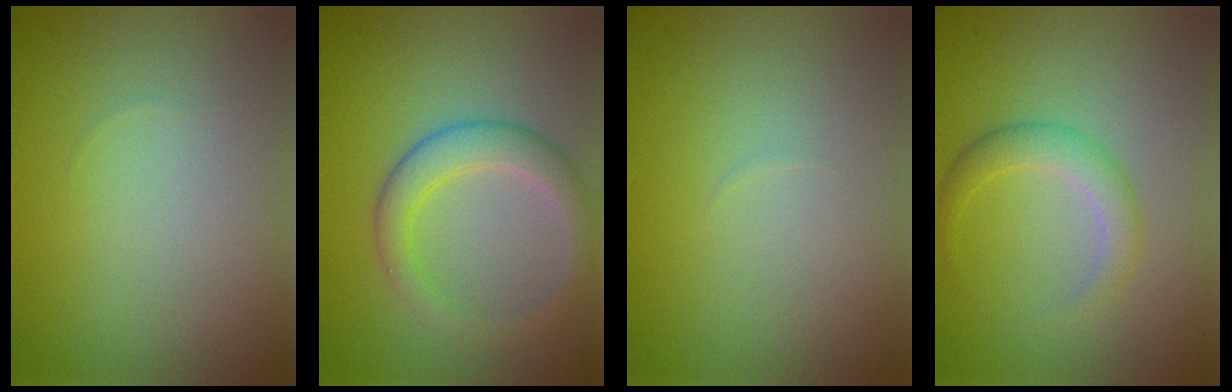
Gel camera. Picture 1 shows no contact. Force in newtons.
{"total": 3.8, "press": 3.8, "slide": 0.2}
{"total": 0.0}
{"total": 2.4, "press": 2.4, "slide": 0.1}